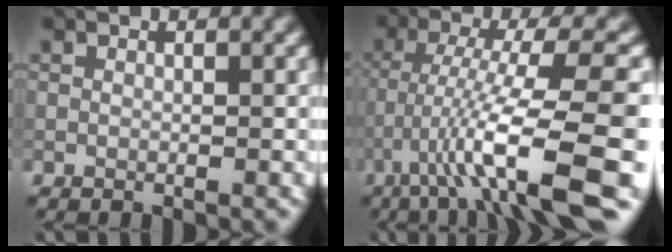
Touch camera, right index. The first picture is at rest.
{"total": 12.0, "force": [-5.3, 2.0, 10.6], "torque": [-0.171, 0.013, -0.080]}